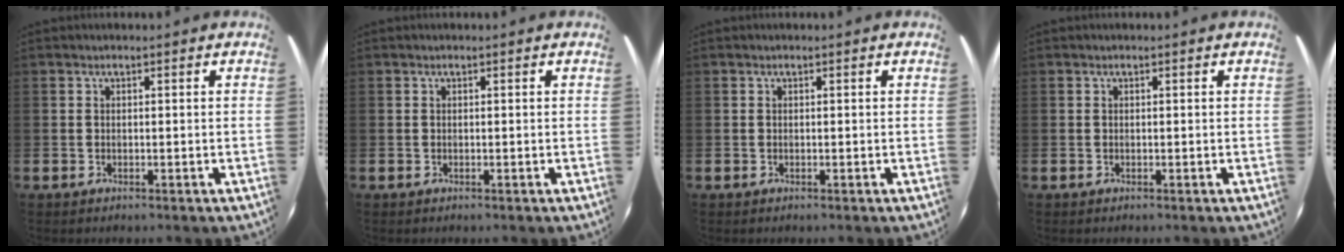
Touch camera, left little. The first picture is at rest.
{"total": 0.0}
{"total": 0.0}
{"total": 0.0}